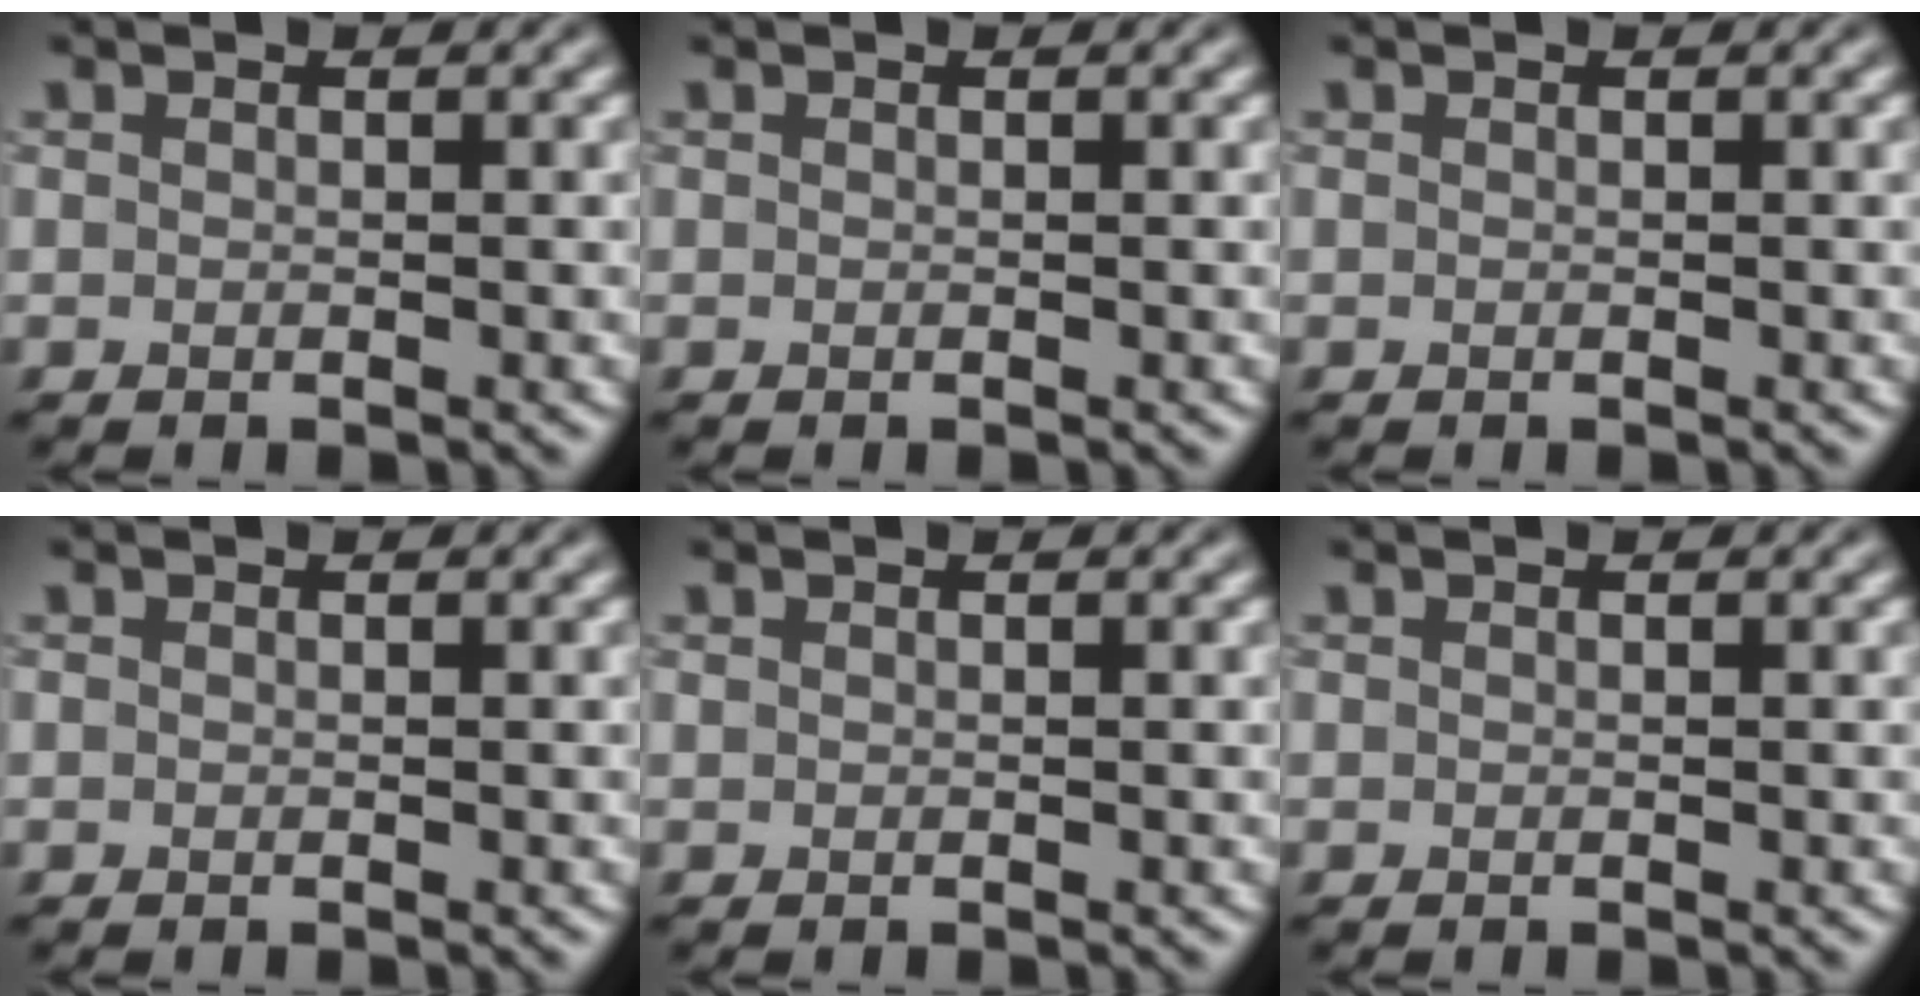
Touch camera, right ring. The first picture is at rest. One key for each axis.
{"total": 0.0}
{"total": 0.0}
{"total": 0.0}
{"total": 0.0}
{"total": 0.0}